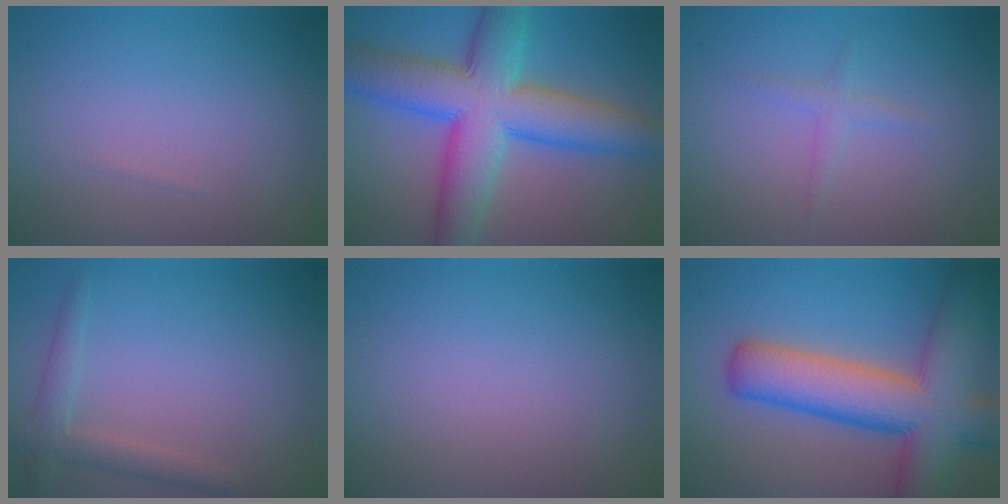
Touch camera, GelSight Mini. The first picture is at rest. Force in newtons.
{"total": 11.1, "press": 11.1, "slide": 0.1}
{"total": 1.2, "press": 1.2, "slide": 0.1}
{"total": 2.4, "press": 2.4, "slide": 0.2}
{"total": 0.0}
{"total": 11.5, "press": 11.5, "slide": 0.5}